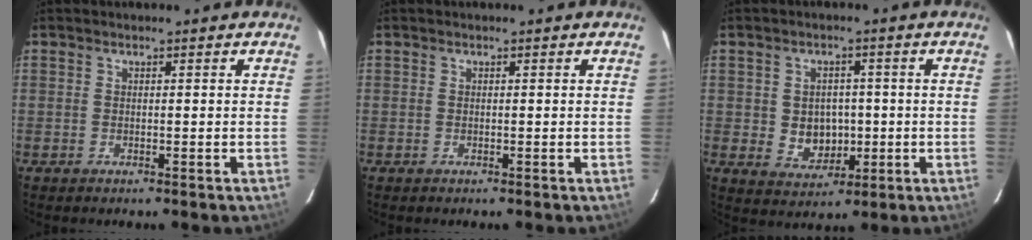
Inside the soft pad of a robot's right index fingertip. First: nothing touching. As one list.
[{"total": 0.0}, {"total": 6.4, "force": [-0.5, 5.6, 3.1], "torque": [-0.061, 0.004, 0.010]}]